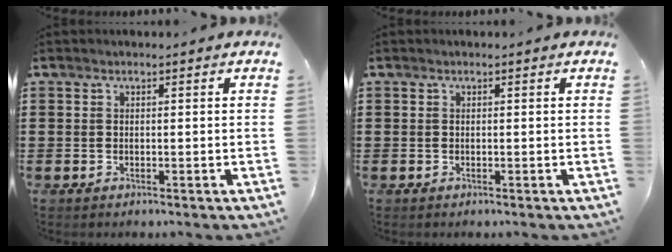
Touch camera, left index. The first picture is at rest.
{"total": 0.0}